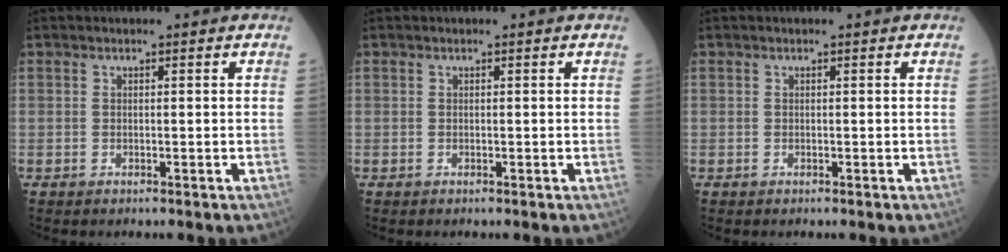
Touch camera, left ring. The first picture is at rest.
{"total": 0.0}
{"total": 0.0}